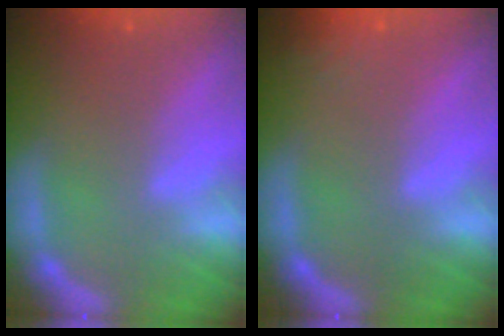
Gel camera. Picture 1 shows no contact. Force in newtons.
{"total": 2.4}